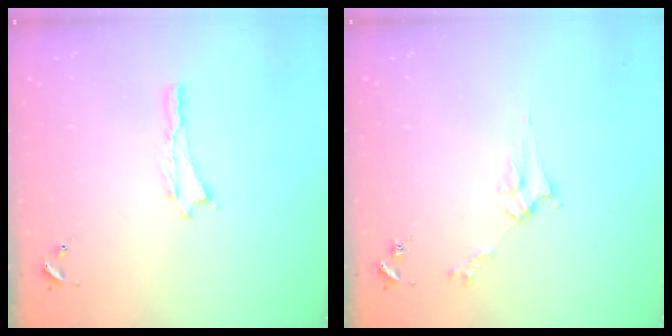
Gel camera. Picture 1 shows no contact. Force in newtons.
{"total": 2.8, "press": 2.8, "slide": 0.3}